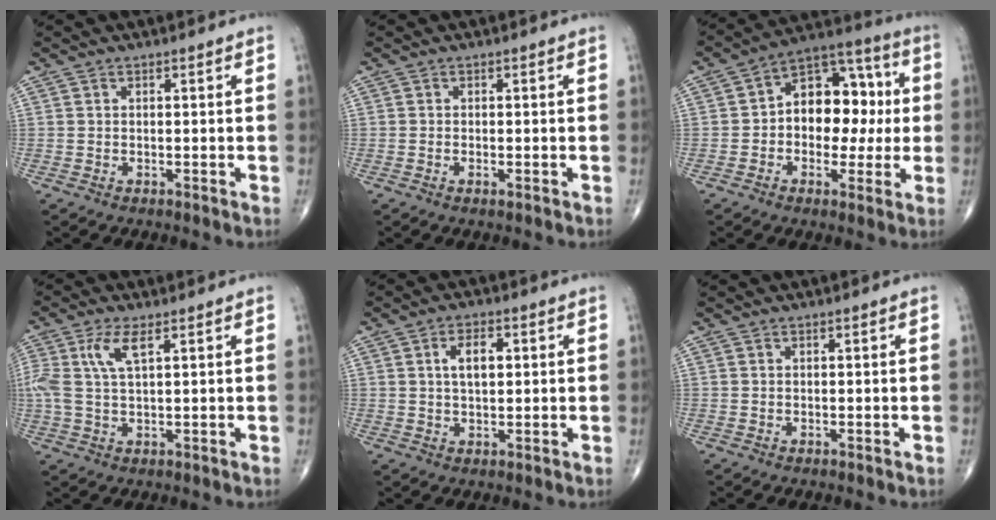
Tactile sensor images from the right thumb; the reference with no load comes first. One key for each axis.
{"total": 0.8, "fx": -0.3, "fy": 0.3, "fz": 0.7, "tx": -0.014, "ty": -0.002, "tz": -0.006}
{"total": 15.1, "fx": 0.4, "fy": 10.2, "fz": 11.1, "tx": -0.109, "ty": 0.040, "tz": -0.005}
{"total": 6.2, "fx": 2.2, "fy": 2.1, "fz": 5.4, "tx": -0.138, "ty": 0.005, "tz": 0.045}
{"total": 5.3, "fx": 1.2, "fy": 2.8, "fz": 4.3, "tx": -0.068, "ty": 0.002, "tz": 0.018}
{"total": 0.0}